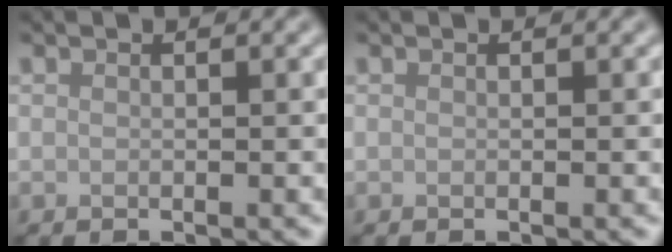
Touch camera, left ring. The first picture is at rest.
{"total": 0.0}